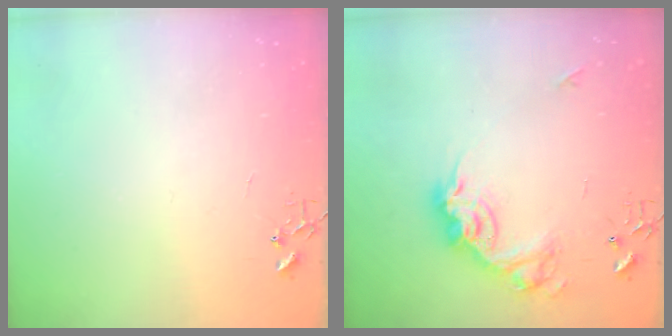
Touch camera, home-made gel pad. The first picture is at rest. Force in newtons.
{"total": 17.6, "press": 17.6, "slide": 1.0}